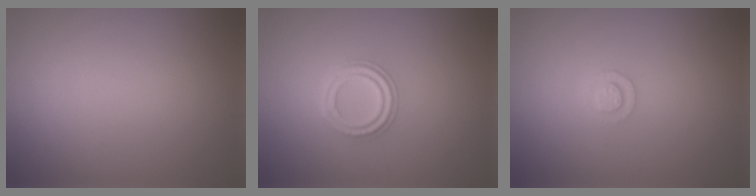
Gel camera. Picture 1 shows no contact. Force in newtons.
{"total": 3.2, "press": 3.1, "slide": 0.7}
{"total": 1.3, "press": 1.2, "slide": 0.3}